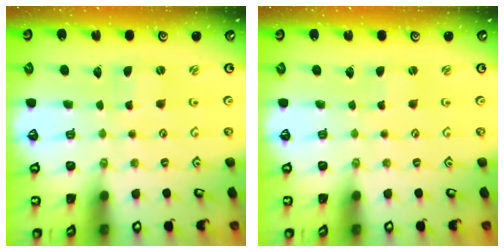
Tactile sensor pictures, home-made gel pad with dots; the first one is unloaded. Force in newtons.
{"total": 0.0}